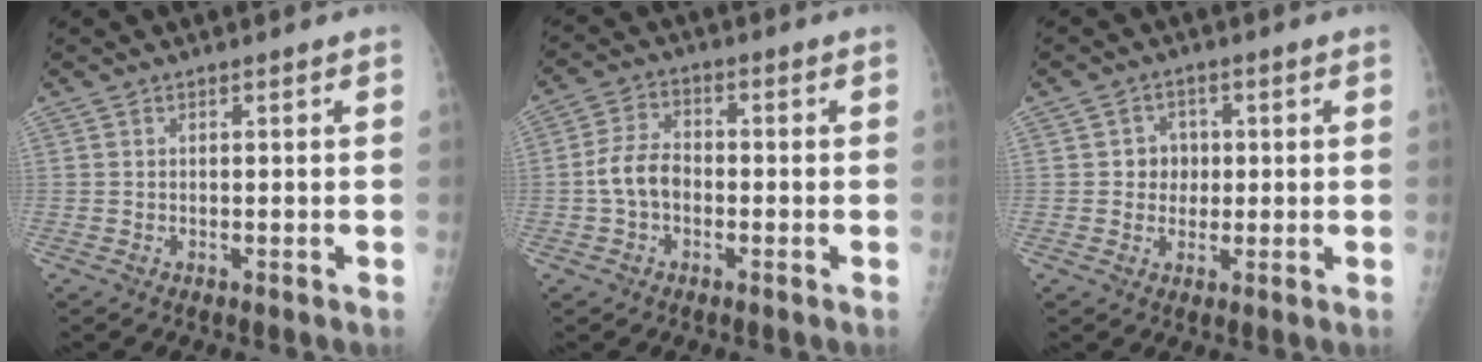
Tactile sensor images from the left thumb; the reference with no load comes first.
{"total": 6.5, "force": [-1.3, 4.5, 4.5], "torque": [-0.080, 0.022, -0.031]}
{"total": 4.2, "force": [0.4, 3.9, 1.6], "torque": [0.006, 0.007, 0.002]}